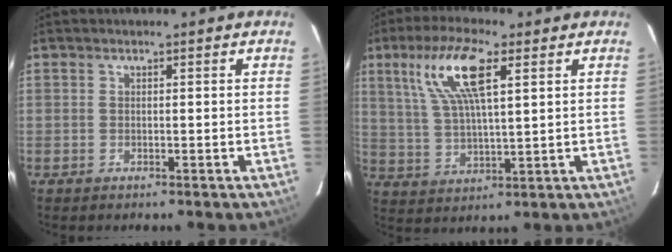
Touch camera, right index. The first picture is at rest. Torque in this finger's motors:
{"motor_torque": [0.58, 0.01, 0.33, 0.18]}